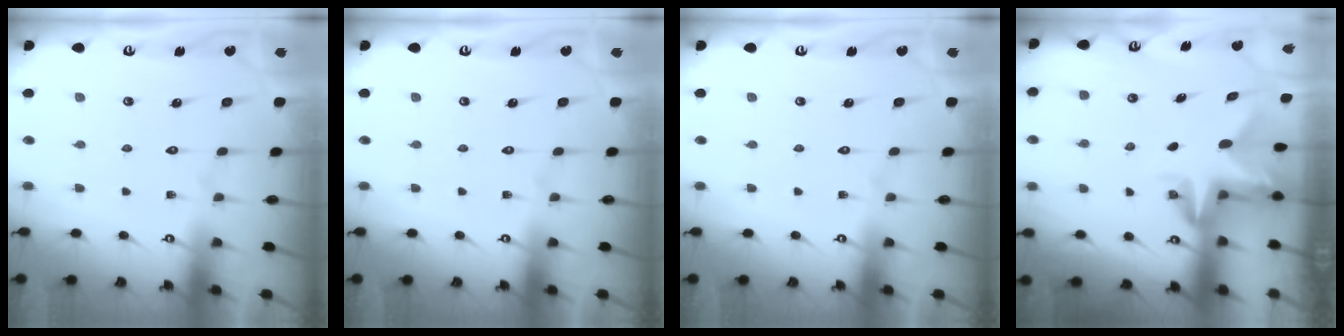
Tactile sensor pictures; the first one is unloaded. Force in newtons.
{"total": 0.0}
{"total": 0.0}
{"total": 3.8, "press": 3.8, "slide": 0.5}